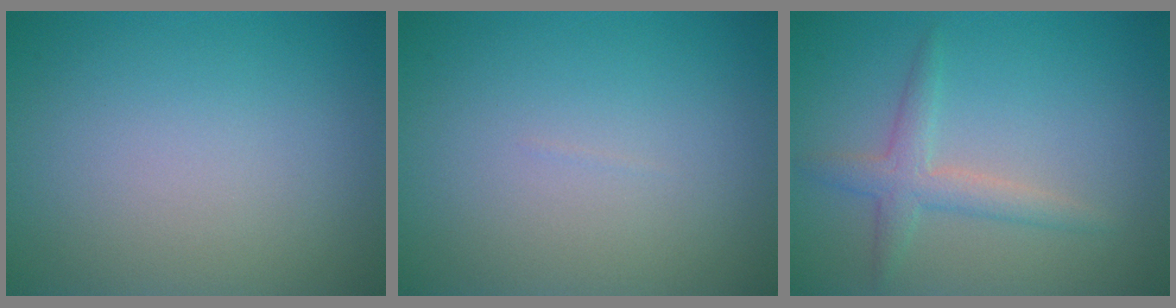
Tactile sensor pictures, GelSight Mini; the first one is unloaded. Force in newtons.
{"total": 0.0}
{"total": 2.5, "press": 2.5, "slide": 0.1}